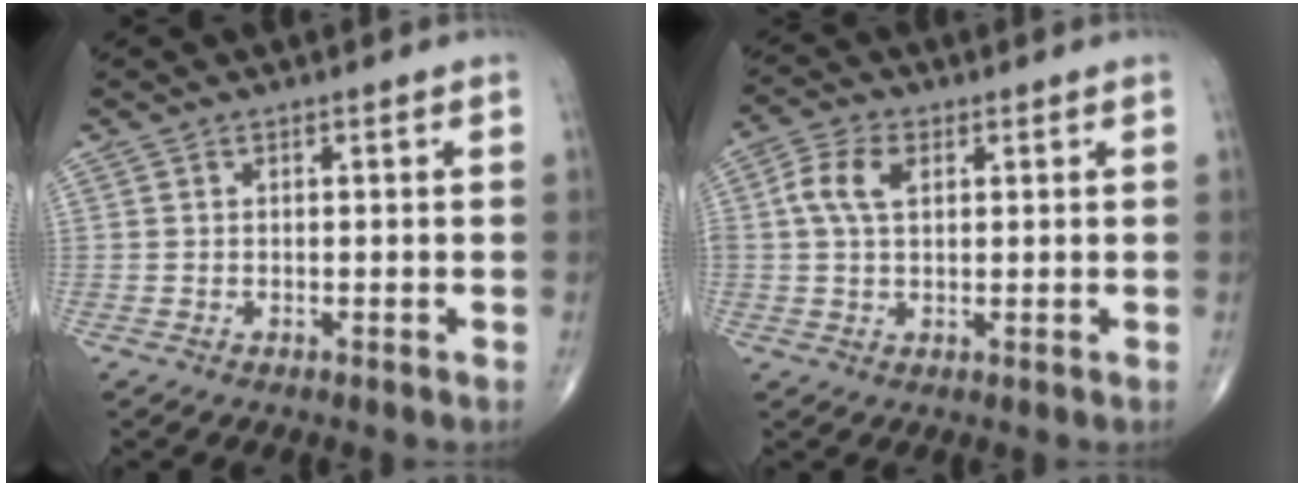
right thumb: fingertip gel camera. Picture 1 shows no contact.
{"total": 6.3, "force": [1.6, 3.8, 4.9], "torque": [-0.105, 0.012, 0.027]}